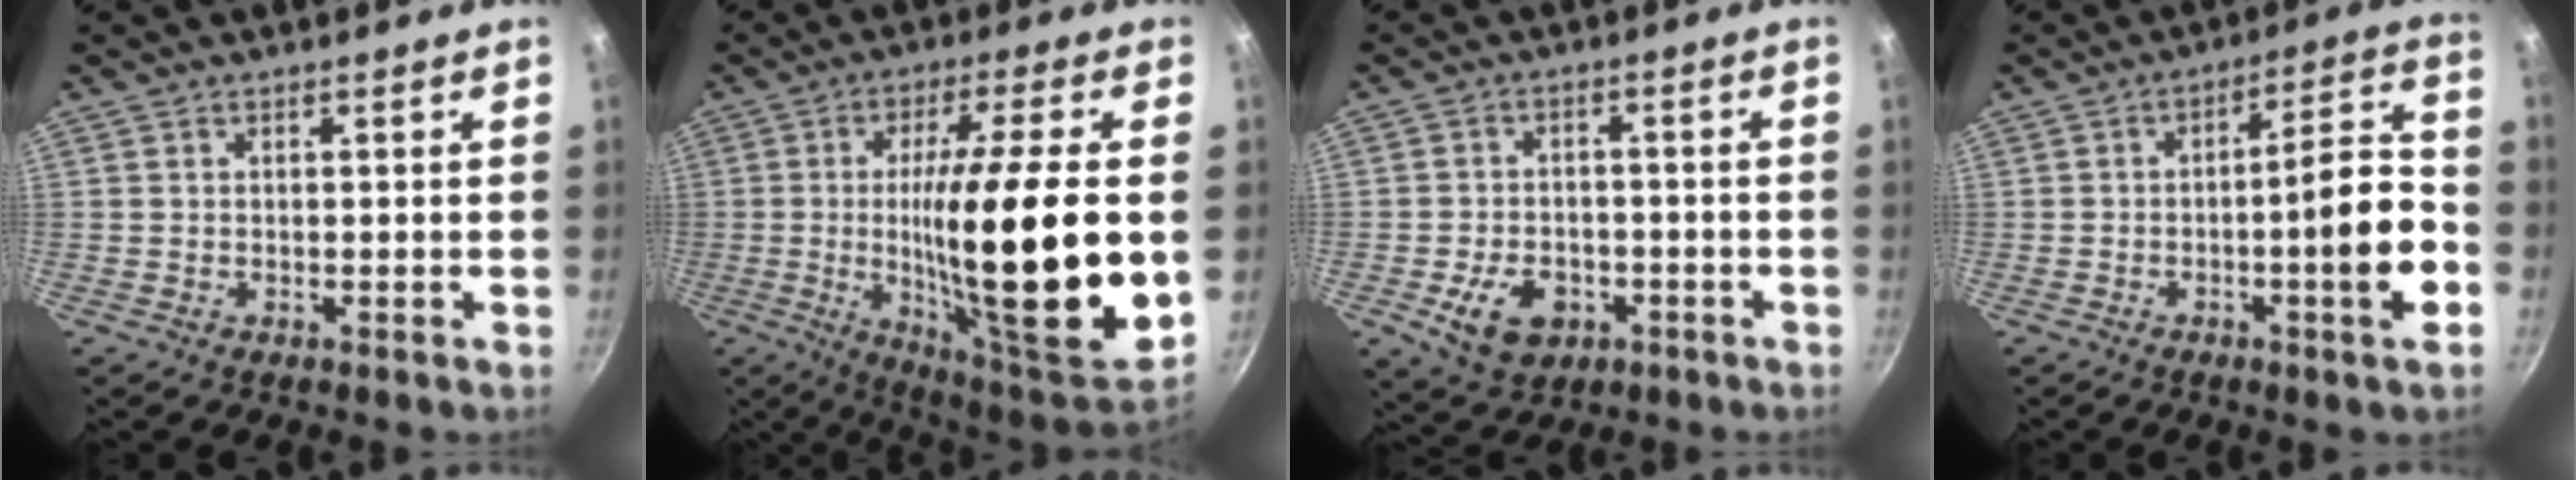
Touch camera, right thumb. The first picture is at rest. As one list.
[{"total": 27.6, "force": [-0.7, 5.5, 27.1], "torque": [-0.427, -0.017, -0.007]}, {"total": 9.2, "force": [-3.6, 6.4, 5.5], "torque": [-0.078, 0.014, -0.049]}, {"total": 12.1, "force": [-3.7, 2.2, 11.3], "torque": [-0.152, 0.040, -0.056]}]